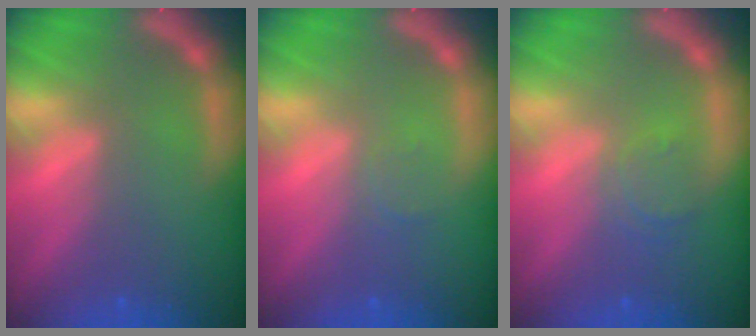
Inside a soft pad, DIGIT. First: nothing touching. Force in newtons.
{"total": 1.0}
{"total": 2.4}